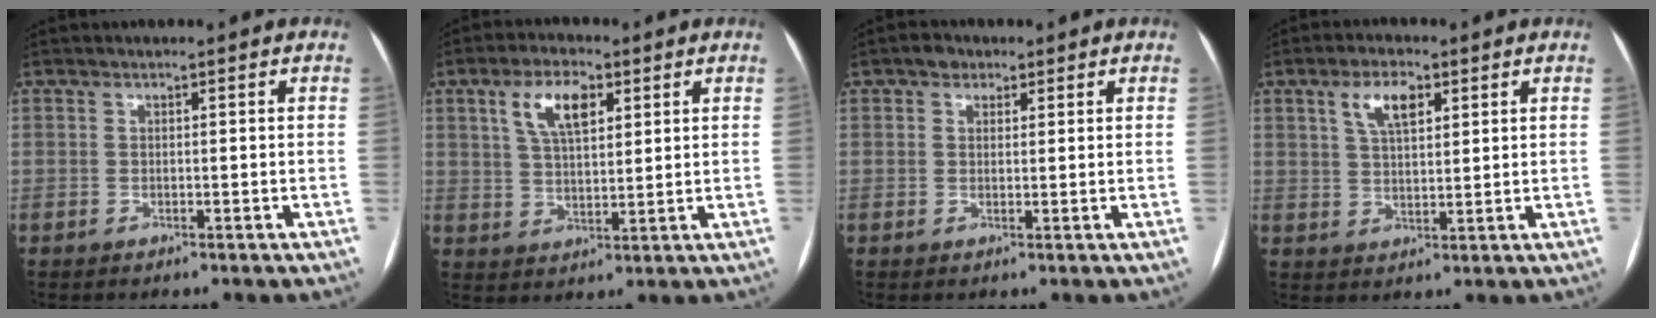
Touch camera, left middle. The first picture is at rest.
{"total": 7.6, "force": [3.4, 3.1, 6.0], "torque": [-0.116, 0.014, 0.066]}
{"total": 2.3, "force": [1.3, 1.7, 0.8], "torque": [-0.012, 0.008, 0.017]}
{"total": 5.8, "force": [2.8, 2.3, 4.5], "torque": [-0.089, 0.010, 0.053]}